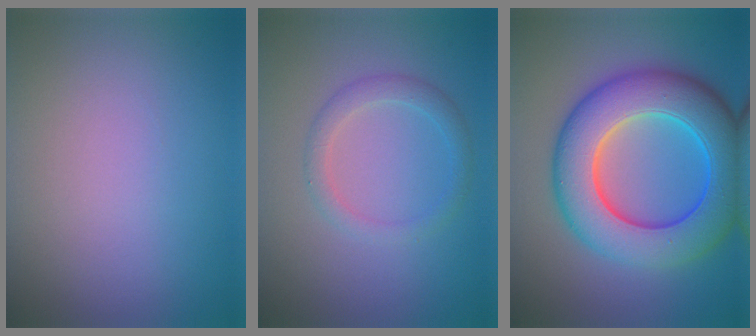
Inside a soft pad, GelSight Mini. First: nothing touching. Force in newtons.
{"total": 2.1, "press": 2.1, "slide": 0.1}
{"total": 11.3, "press": 11.3, "slide": 0.1}